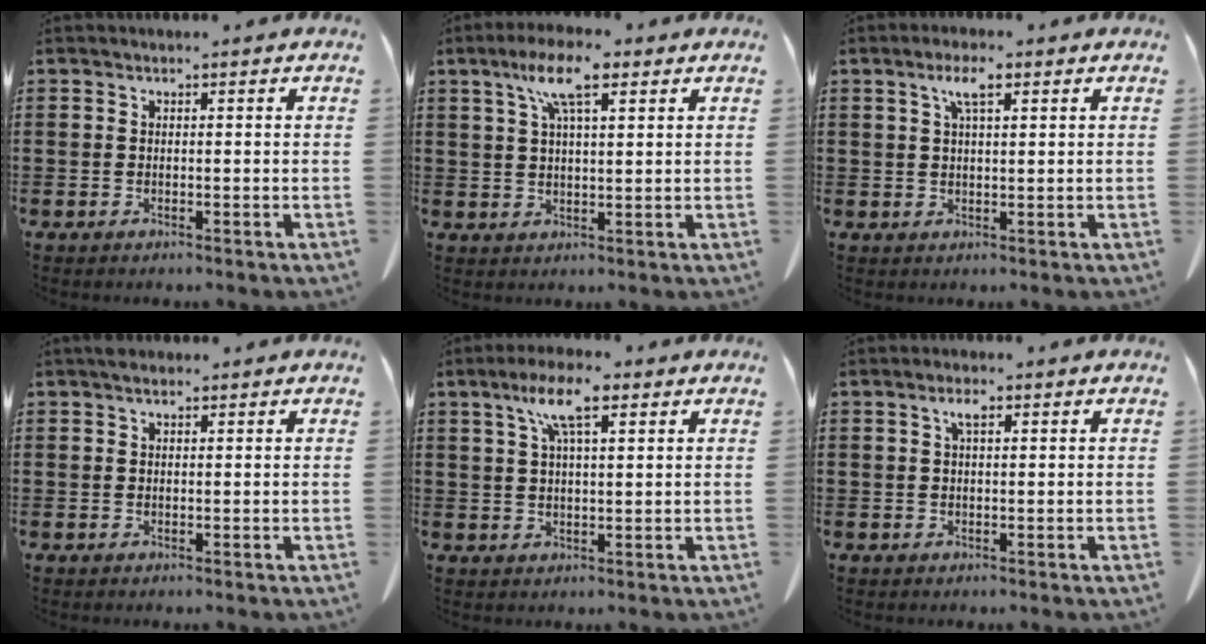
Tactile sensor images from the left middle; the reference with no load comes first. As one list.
[{"total": 7.9, "force": [4.6, 1.9, 6.2], "torque": [-0.131, 0.007, 0.078]}, {"total": 3.8, "force": [2.0, 1.0, 3.1], "torque": [-0.060, 0.004, 0.032]}, {"total": 1.3, "force": [1.0, 0.5, 0.7], "torque": [-0.017, 0.002, 0.018]}, {"total": 7.4, "force": [4.1, 1.8, 5.9], "torque": [-0.125, 0.008, 0.071]}, {"total": 2.1, "force": [0.9, 0.7, 1.8], "torque": [-0.039, 0.005, 0.014]}]